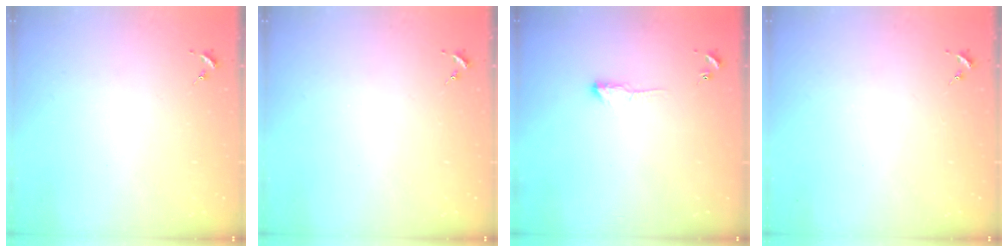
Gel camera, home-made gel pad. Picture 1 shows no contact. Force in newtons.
{"total": 0.0}
{"total": 3.5, "press": 3.5, "slide": 0.5}
{"total": 0.0}